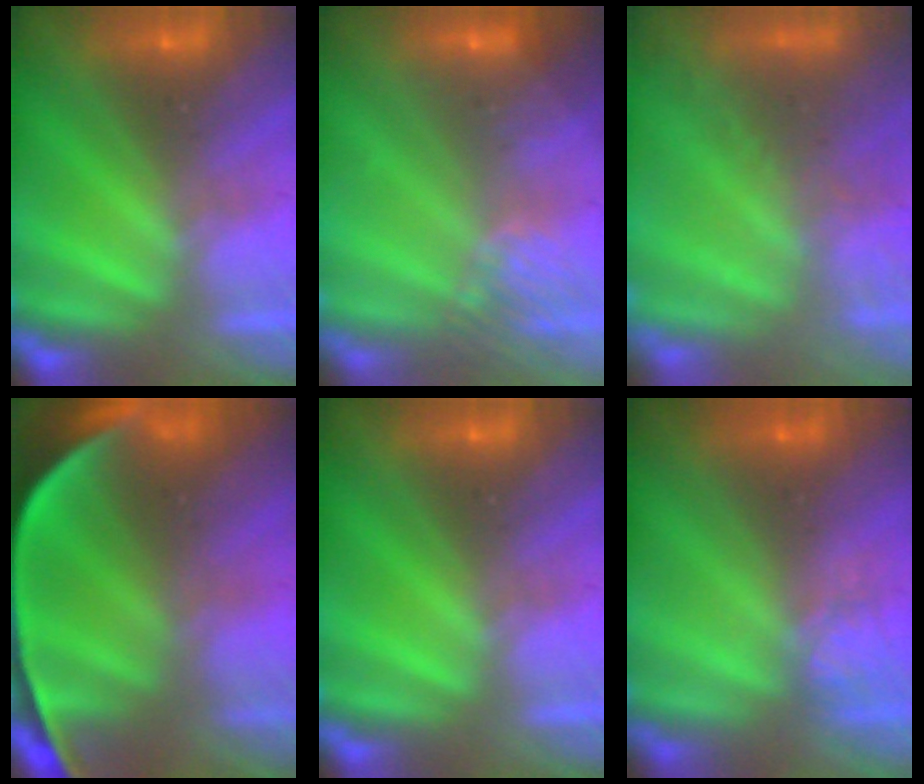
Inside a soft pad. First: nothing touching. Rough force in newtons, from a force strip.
{"total": 6.4}
{"total": 10.6}
{"total": 9.1}
{"total": 0.0}
{"total": 4.0}